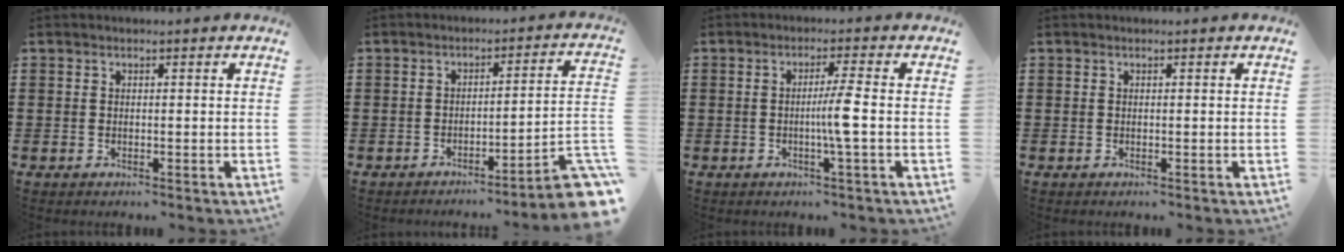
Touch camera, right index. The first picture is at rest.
{"total": 5.4, "force": [-3.6, 0.2, 4.0], "torque": [-0.057, -0.022, -0.072]}
{"total": 4.4, "force": [-0.8, -0.6, 4.3], "torque": [-0.077, -0.008, -0.019]}
{"total": 0.0}